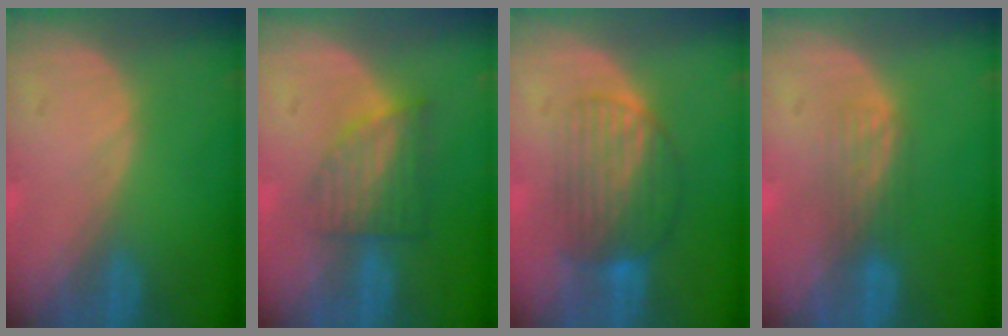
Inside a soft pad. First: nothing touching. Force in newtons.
{"total": 6.3, "press": 5.6, "slide": 2.8}
{"total": 7.1, "press": 6.6, "slide": 2.7}
{"total": 2.6, "press": 2.6, "slide": 0.4}